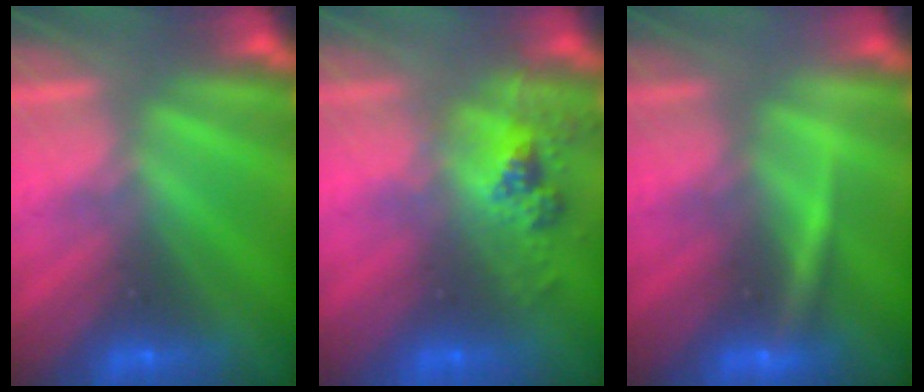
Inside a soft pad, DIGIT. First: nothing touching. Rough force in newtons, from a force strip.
{"total": 2.4}
{"total": 2.9}